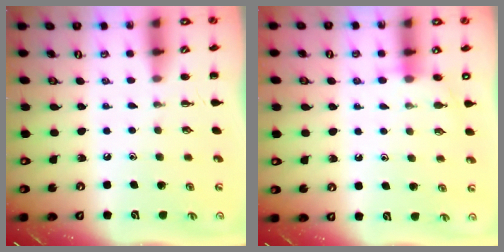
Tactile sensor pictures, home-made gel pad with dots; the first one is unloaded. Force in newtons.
{"total": 6.9, "press": 6.7, "slide": 1.4}